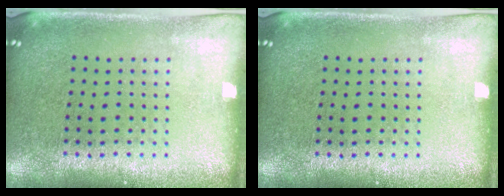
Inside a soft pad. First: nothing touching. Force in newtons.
{"total": 0.0}